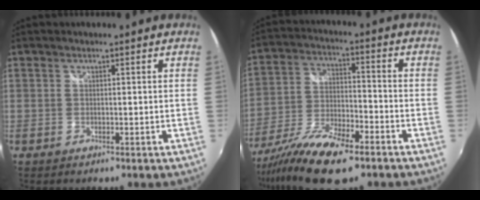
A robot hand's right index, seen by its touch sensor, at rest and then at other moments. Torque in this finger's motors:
{"motor_torque": [1.05, -1.09, 0.53, 0.09]}